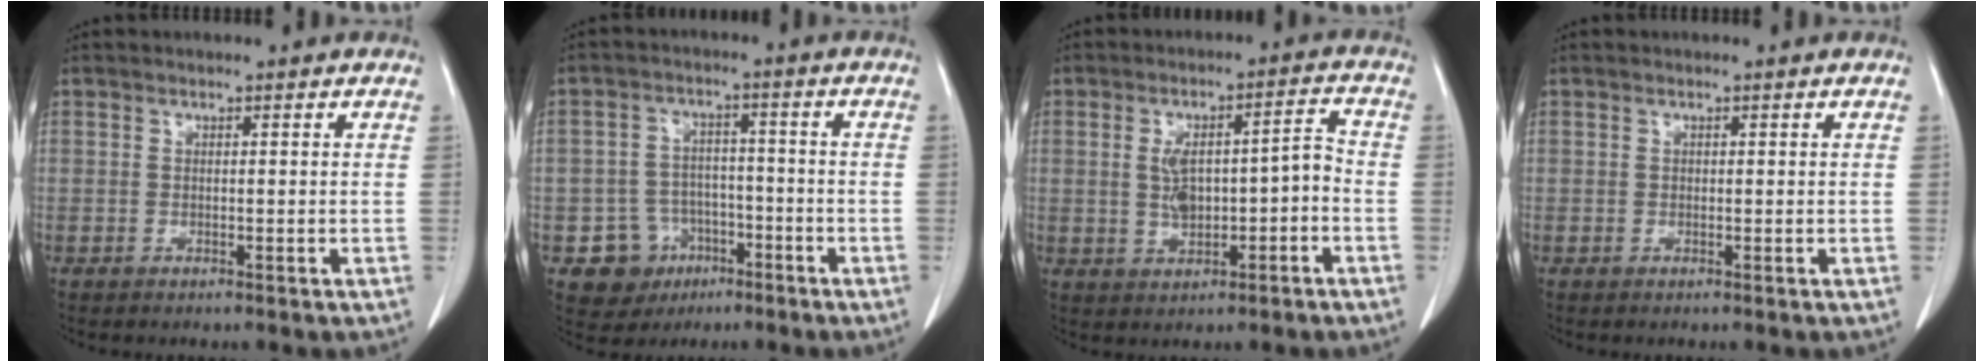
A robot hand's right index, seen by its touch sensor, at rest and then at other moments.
{"total": 7.6, "force": [-3.5, 6.6, 1.2], "torque": [-0.016, 0.012, -0.045]}
{"total": 7.4, "force": [-1.1, 2.7, 6.8], "torque": [-0.121, 0.025, -0.010]}
{"total": 0.0}